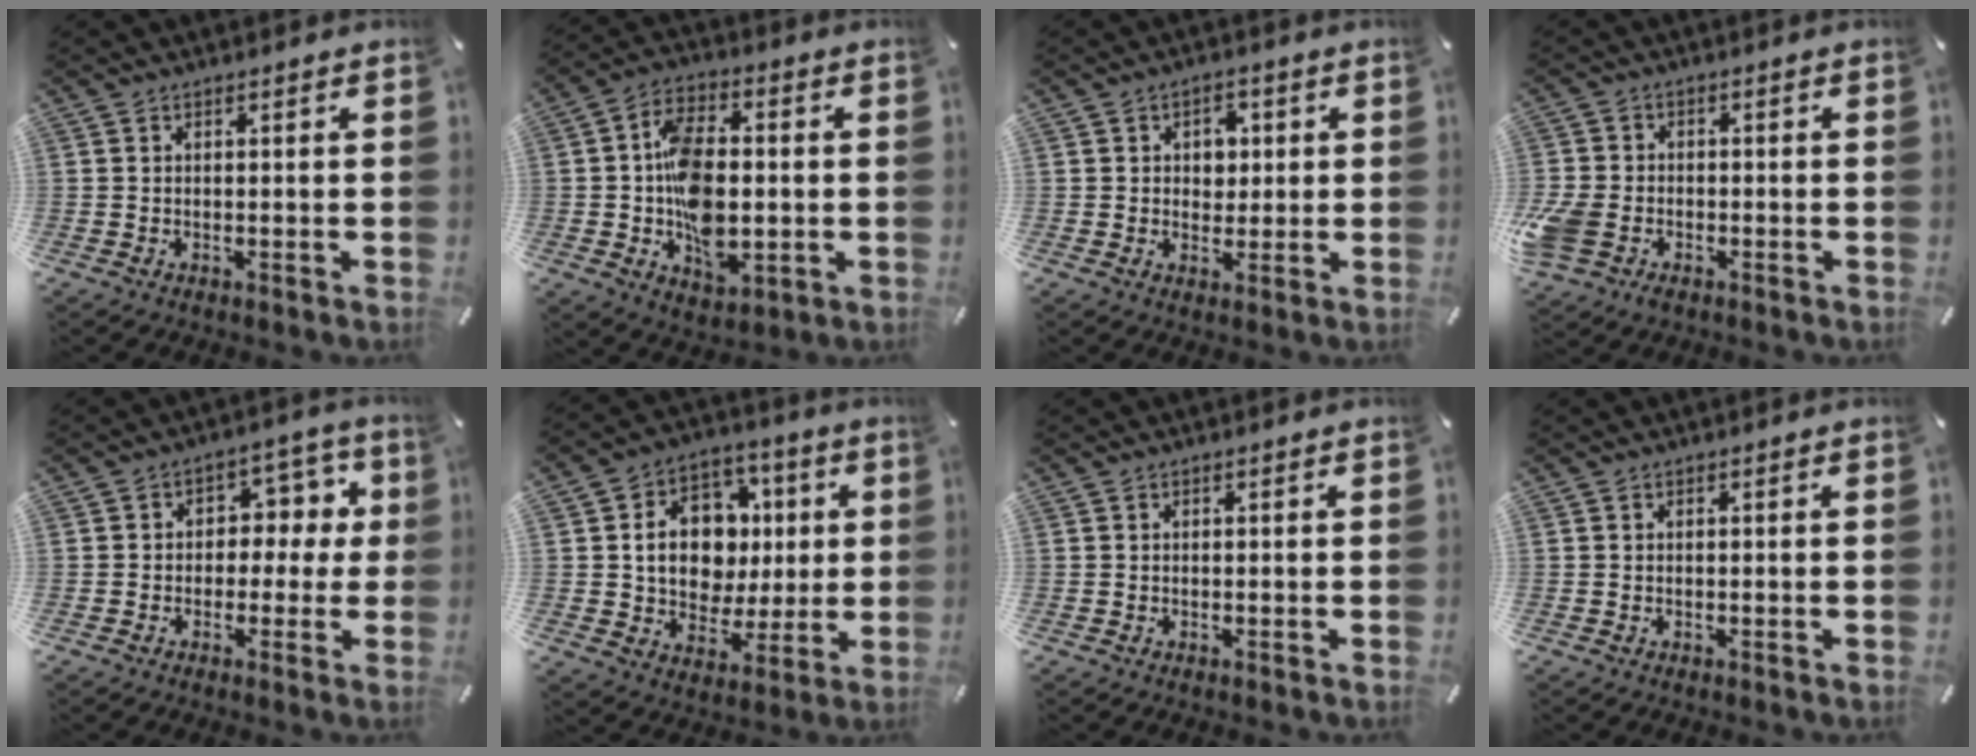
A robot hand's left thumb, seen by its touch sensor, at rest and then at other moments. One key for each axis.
{"total": 14.1, "fx": -1.2, "fy": 9.1, "fz": 10.7, "tx": -0.187, "ty": 0.010, "tz": -0.015}
{"total": 4.4, "fx": 0.5, "fy": 3.7, "fz": 2.3, "tx": -0.021, "ty": -0.003, "tz": -0.001}
{"total": 5.8, "fx": -2.4, "fy": 4.5, "fz": 2.9, "tx": -0.073, "ty": 0.009, "tz": -0.043}
{"total": 7.3, "fx": 0.1, "fy": 6.1, "fz": 3.9, "tx": -0.042, "ty": 0.006, "tz": -0.004}
{"total": 14.7, "fx": 1.5, "fy": 12.3, "fz": 8.0, "tx": -0.133, "ty": 0.010, "tz": 0.039}
{"total": 0.0}
{"total": 0.0}